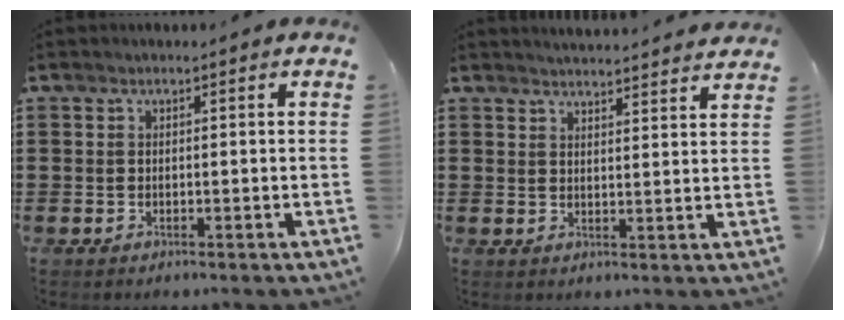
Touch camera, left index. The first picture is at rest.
{"total": 3.0, "force": [3.0, -0.4, 0.0], "torque": [-0.002, -0.019, 0.053]}